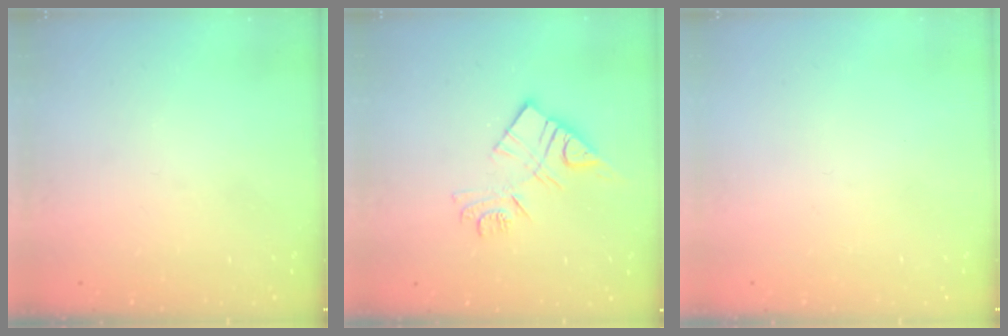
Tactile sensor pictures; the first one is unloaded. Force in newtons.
{"total": 10.8, "press": 10.7, "slide": 0.9}
{"total": 1.6, "press": 1.6, "slide": 0.1}